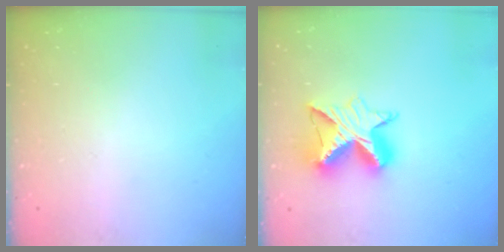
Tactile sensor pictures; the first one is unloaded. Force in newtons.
{"total": 12.8, "press": 12.8, "slide": 0.8}